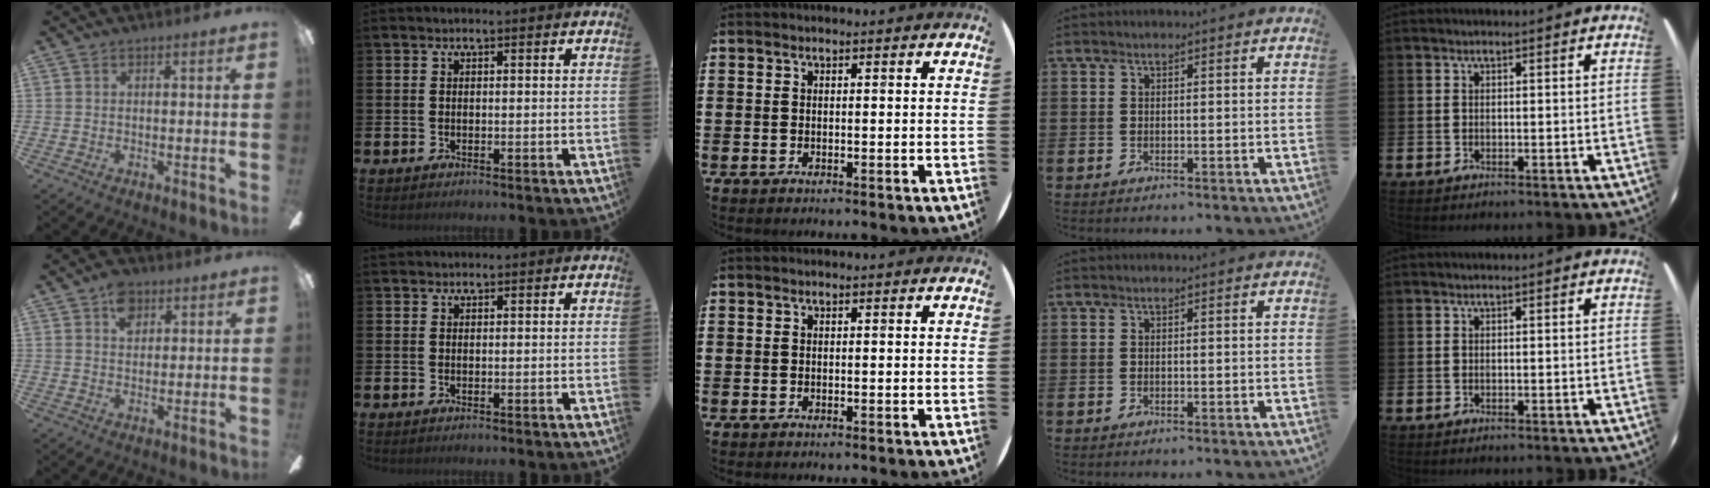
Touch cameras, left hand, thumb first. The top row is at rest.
{"thumb": {"total": 6.0, "force": [2.8, 4.2, 3.2], "torque": [-0.040, 0.000, 0.048]}, "index": {"total": 0.9, "force": [0.8, 0.4, 0.0], "torque": [0.008, 0.000, 0.013]}}